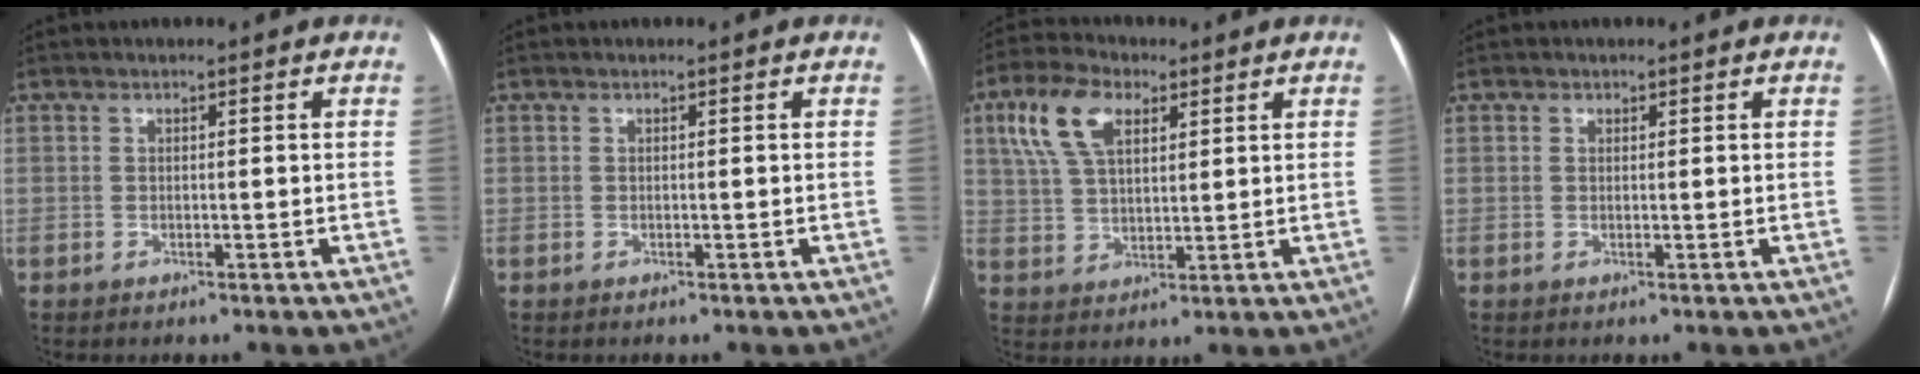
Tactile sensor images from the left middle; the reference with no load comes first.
{"total": 0.0}
{"total": 9.6, "force": [4.4, 4.9, 7.0], "torque": [-0.155, 0.027, 0.086]}
{"total": 0.6, "force": [0.3, 0.5, 0.1], "torque": [0.003, 0.000, 0.003]}